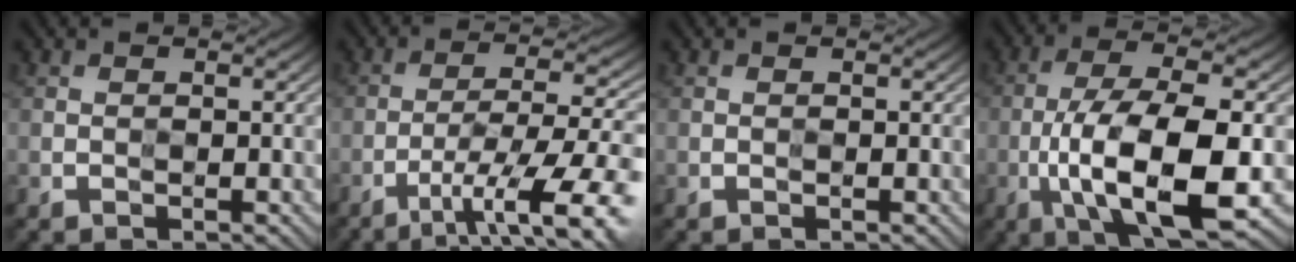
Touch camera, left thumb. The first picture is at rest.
{"total": 11.0, "force": [-5.7, 2.6, 9.0], "torque": [-0.148, -0.005, -0.086]}
{"total": 0.0}
{"total": 12.5, "force": [-3.5, 4.4, 11.1], "torque": [-0.205, -0.008, -0.063]}